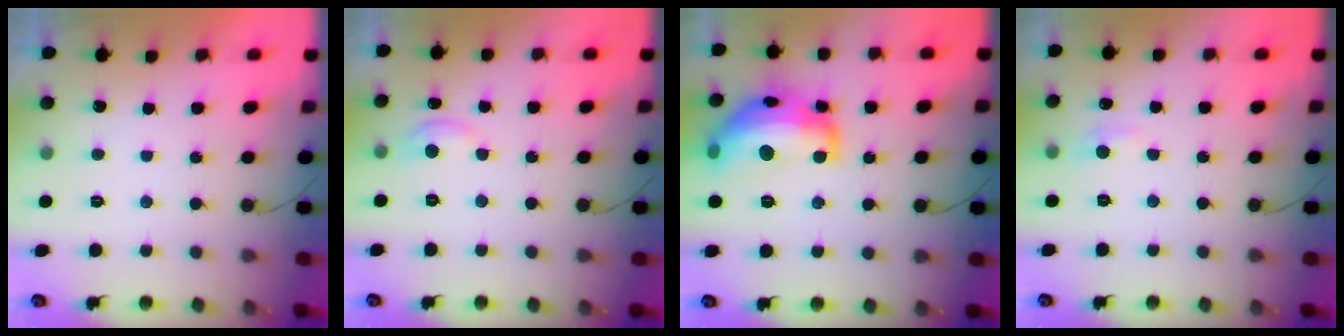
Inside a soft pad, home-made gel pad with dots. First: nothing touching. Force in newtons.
{"total": 6.3, "press": 6.2, "slide": 0.9}
{"total": 19.8, "press": 19.8, "slide": 0.8}
{"total": 5.1, "press": 5.0, "slide": 0.7}